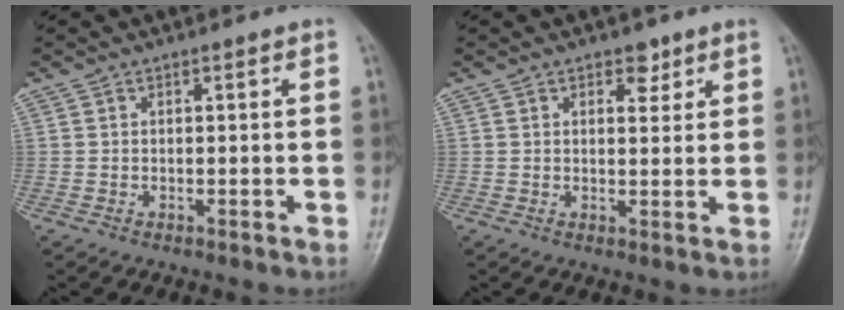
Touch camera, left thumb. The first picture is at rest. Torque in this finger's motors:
{"motor_torque": [0.05, 0.06, -0.43, -0.11, -0.03]}